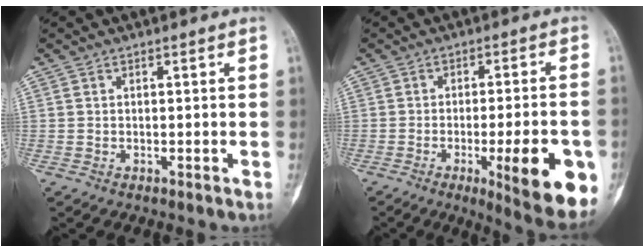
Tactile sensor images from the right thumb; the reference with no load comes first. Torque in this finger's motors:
{"motor_torque": [-0.28, 0.47, 0.64, 0.32, 0.06]}